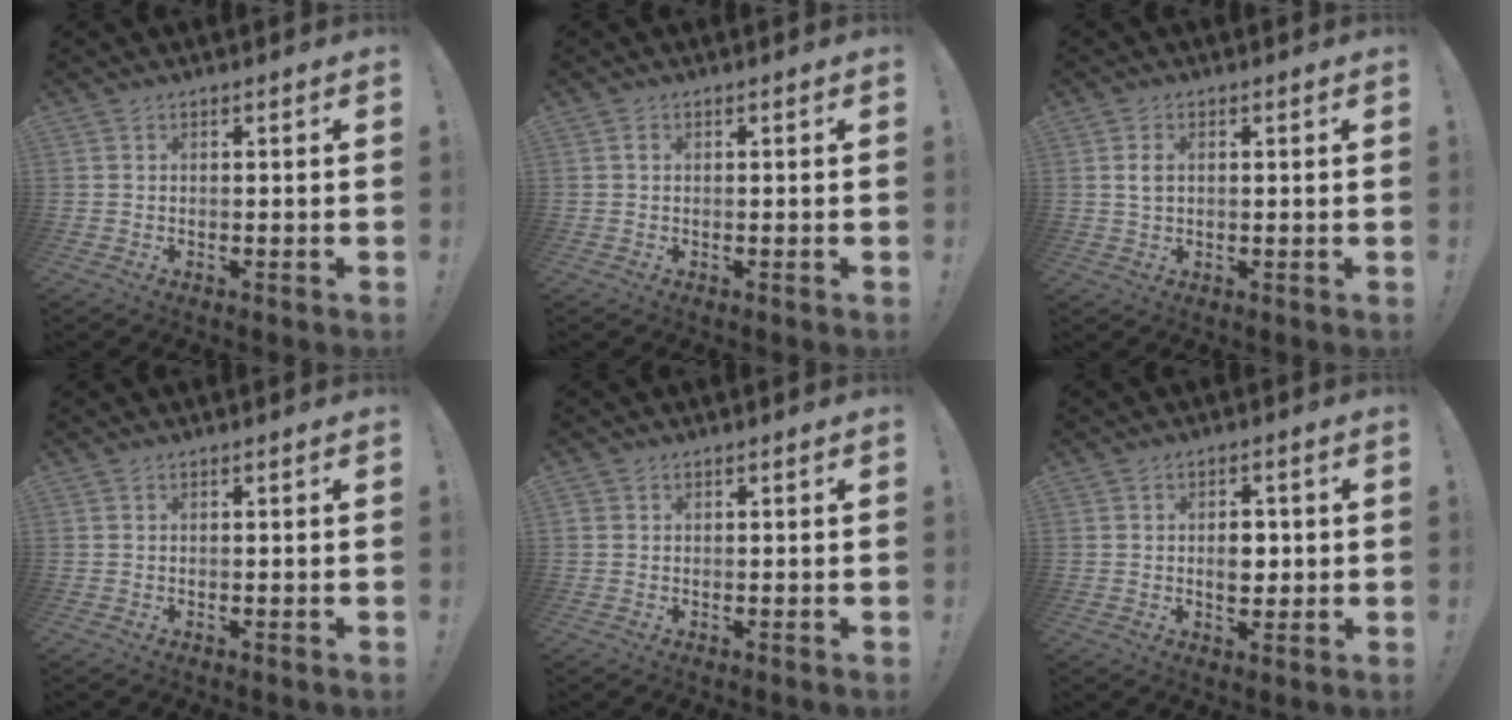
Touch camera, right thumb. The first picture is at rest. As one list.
[{"total": 0.6, "force": [0.1, 0.3, 0.5], "torque": [-0.012, 0.005, 0.001]}, {"total": 2.8, "force": [0.8, 1.6, 2.2], "torque": [-0.038, 0.002, 0.014]}, {"total": 0.0}, {"total": 0.6, "force": [0.2, 0.6, 0.0], "torque": [0.006, 0.000, 0.002]}, {"total": 5.3, "force": [-0.1, 3.8, 3.7], "torque": [-0.041, 0.000, -0.007]}]